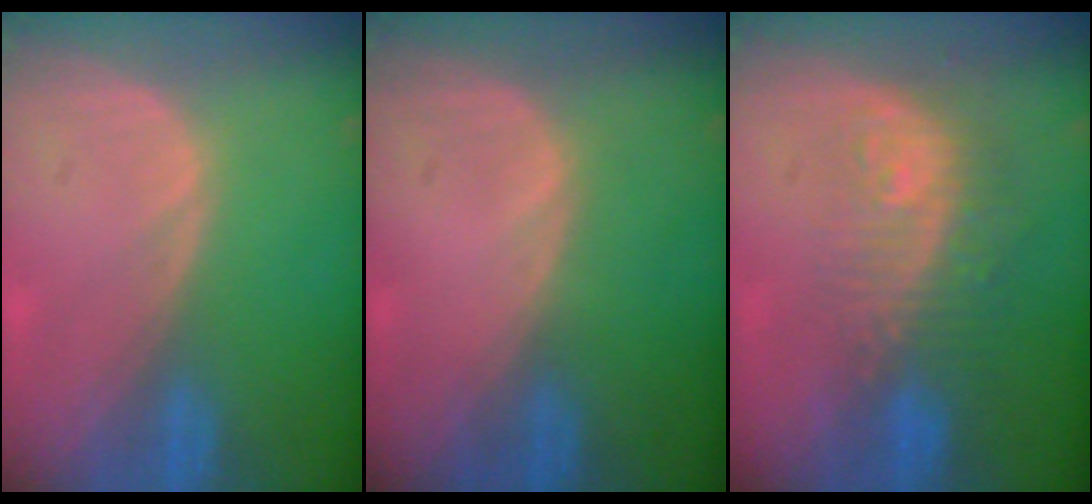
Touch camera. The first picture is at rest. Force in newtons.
{"total": 0.0}
{"total": 9.7, "press": 8.1, "slide": 5.3}